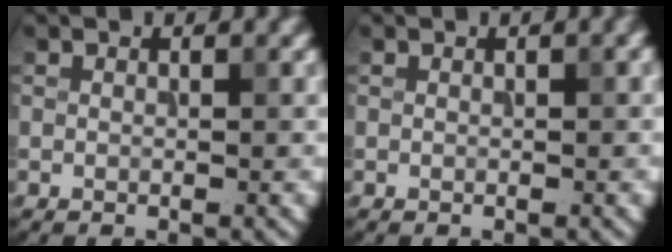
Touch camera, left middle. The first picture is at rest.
{"total": 0.5, "force": [0.2, 0.0, 0.5], "torque": [-0.007, 0.006, 0.003]}